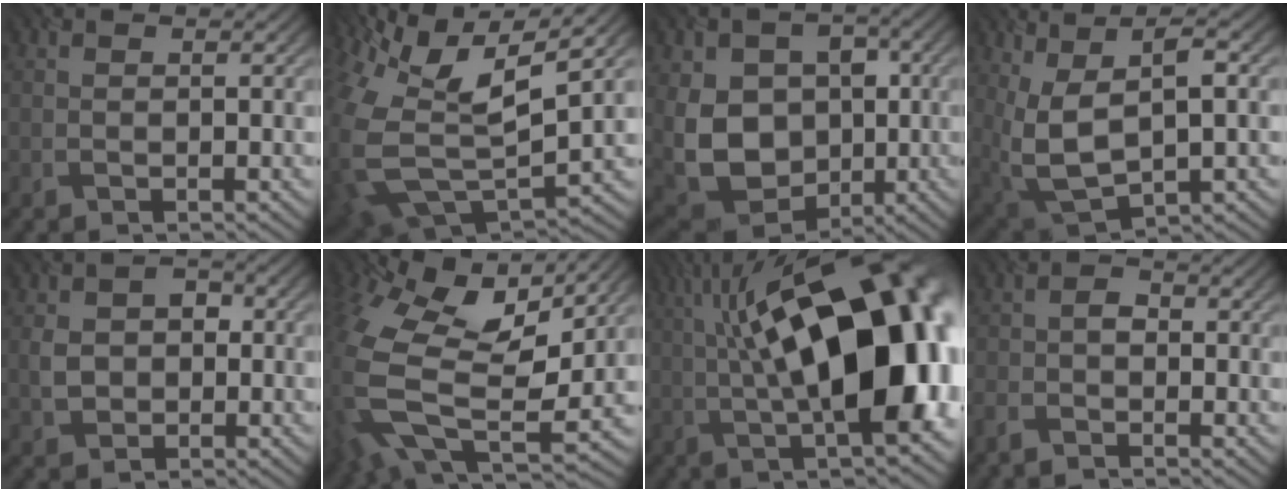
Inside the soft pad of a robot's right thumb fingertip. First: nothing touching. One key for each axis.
{"total": 13.5, "fx": 3.7, "fy": 7.2, "fz": 10.8, "tx": -0.262, "ty": -0.007, "tz": 0.072}
{"total": 11.7, "fx": 0.1, "fy": 9.3, "fz": 7.1, "tx": -0.155, "ty": -0.020, "tz": 0.007}
{"total": 9.9, "fx": 1.5, "fy": 4.7, "fz": 8.6, "tx": -0.201, "ty": -0.010, "tz": 0.039}
{"total": 4.0, "fx": -0.3, "fy": 3.3, "fz": 2.1, "tx": -0.041, "ty": -0.002, "tz": -0.005}
{"total": 16.7, "fx": 3.0, "fy": 10.3, "fz": 12.8, "tx": -0.339, "ty": -0.023, "tz": 0.072}
{"total": 21.0, "fx": 1.1, "fy": 8.6, "fz": 19.2, "tx": -0.281, "ty": 0.044, "tz": 0.009}
{"total": 2.5, "fx": -1.7, "fy": 1.3, "fz": 1.3, "tx": -0.029, "ty": 0.001, "tz": -0.044}